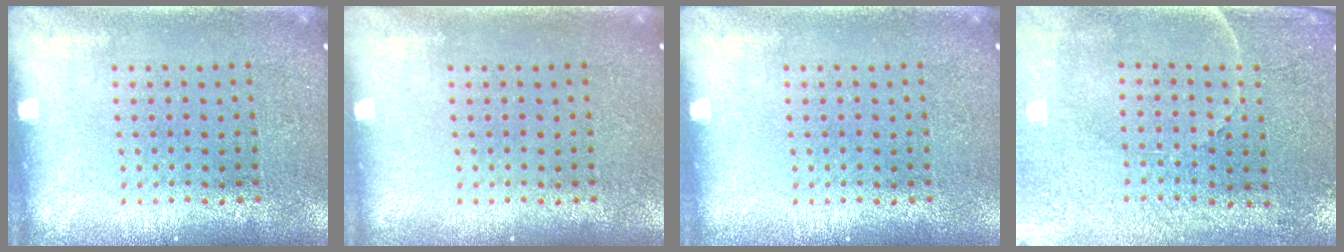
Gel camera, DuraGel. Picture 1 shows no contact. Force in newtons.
{"total": 0.0}
{"total": 0.0}
{"total": 3.4, "press": 3.2, "slide": 1.3}